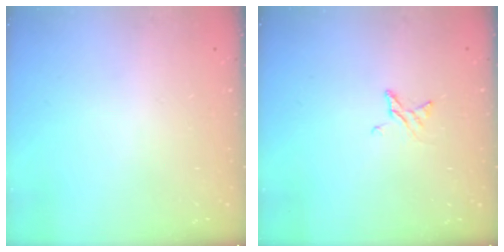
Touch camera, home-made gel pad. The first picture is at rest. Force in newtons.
{"total": 3.3, "press": 3.2, "slide": 0.3}